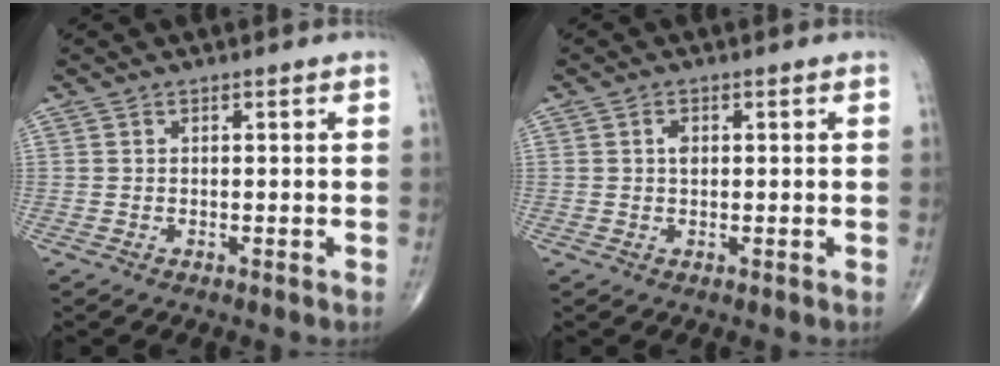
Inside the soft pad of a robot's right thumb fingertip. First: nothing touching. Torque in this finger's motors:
{"motor_torque": [0.64, 0.49, 0.19, -0.24, 0.00]}